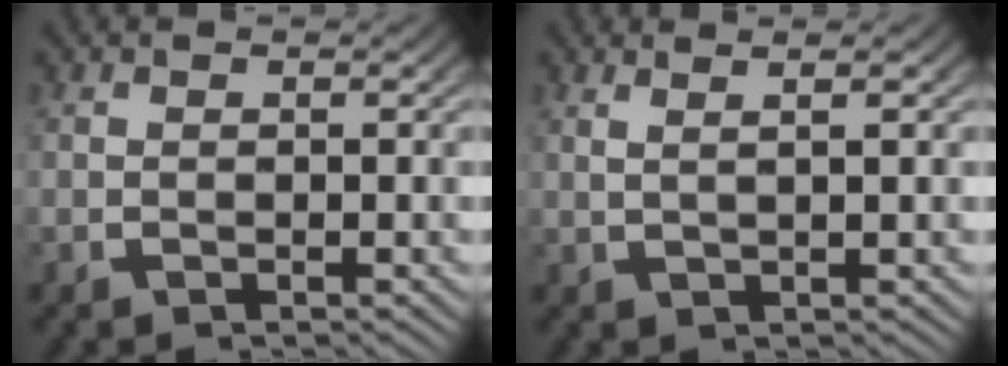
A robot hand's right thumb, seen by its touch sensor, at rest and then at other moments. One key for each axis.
{"total": 1.9, "fx": 1.2, "fy": -0.1, "fz": 1.4, "tx": -0.022, "ty": 0.003, "tz": 0.027}